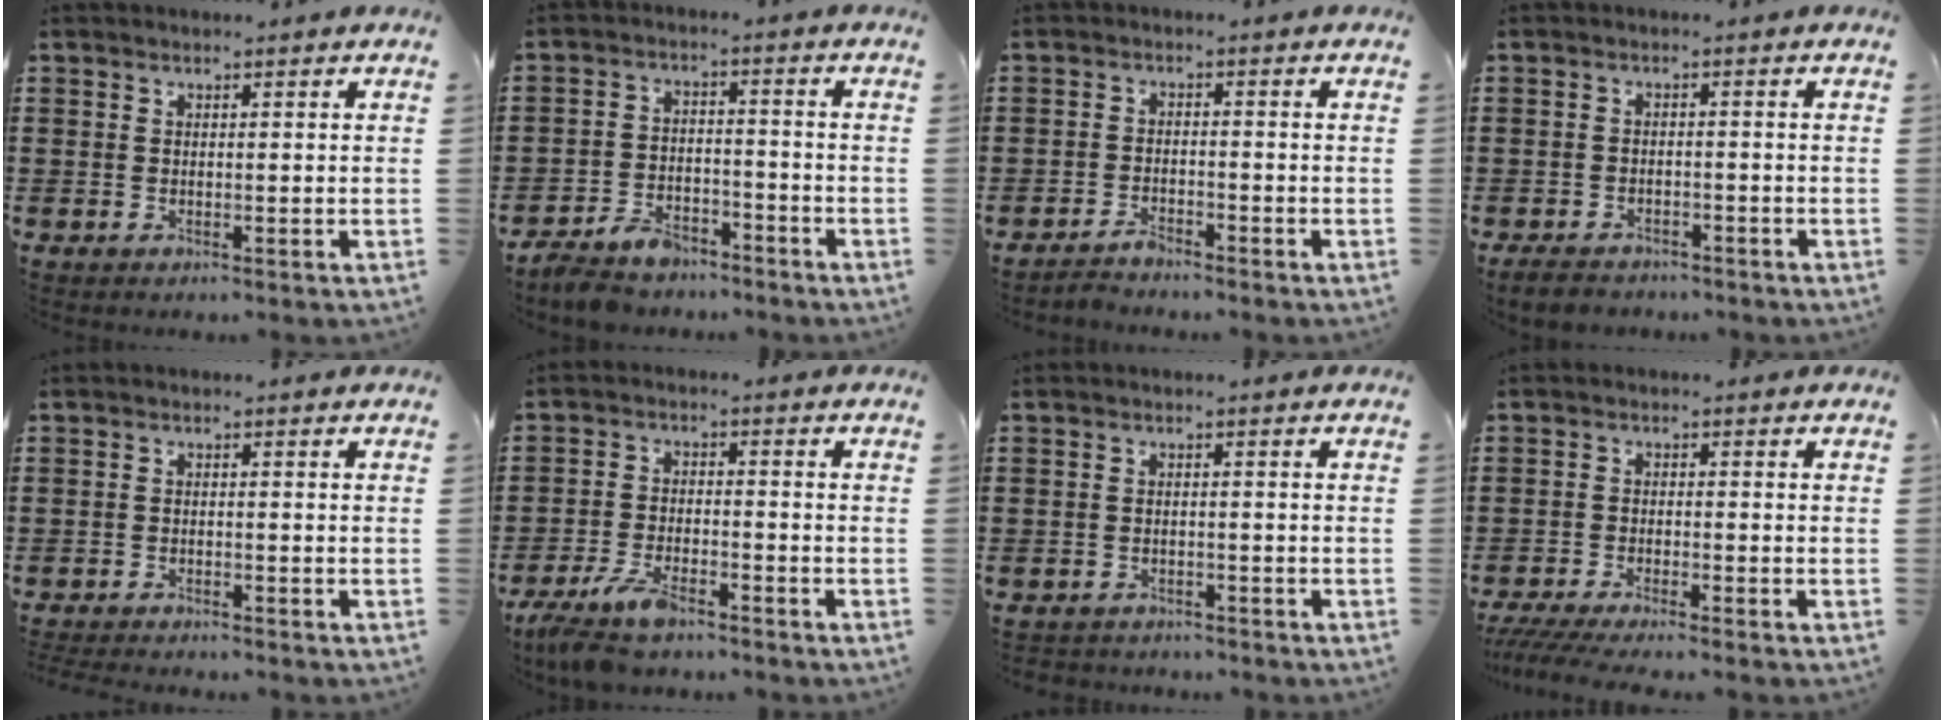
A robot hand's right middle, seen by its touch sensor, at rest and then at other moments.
{"total": 4.6, "force": [-4.4, 1.2, 0.9], "torque": [-0.025, 0.006, -0.091]}
{"total": 2.1, "force": [-2.1, 0.1, 0.4], "torque": [-0.013, 0.001, -0.043]}
{"total": 2.7, "force": [-2.5, 0.8, 0.6], "torque": [-0.020, 0.001, -0.055]}
{"total": 1.6, "force": [-1.6, -0.1, 0.1], "torque": [-0.006, -0.002, -0.033]}
{"total": 5.7, "force": [-4.8, 1.2, 2.9], "torque": [-0.075, -0.010, -0.096]}
{"total": 1.5, "force": [-1.5, 0.3, -0.2], "torque": [-0.003, 0.003, -0.034]}
{"total": 3.0, "force": [-2.7, -0.1, 1.4], "torque": [-0.037, -0.009, -0.058]}